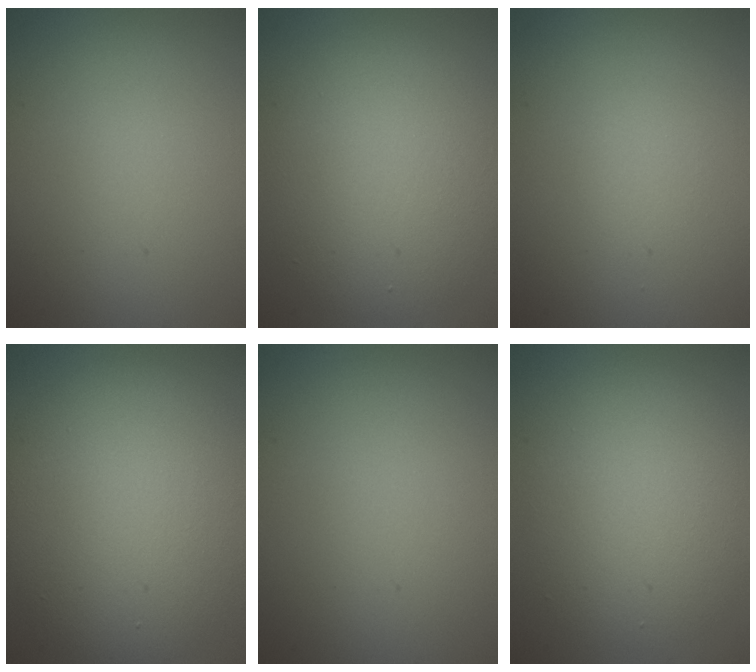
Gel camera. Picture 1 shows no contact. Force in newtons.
{"total": 6.6, "press": 6.6, "slide": 0.4}
{"total": 0.7, "press": 0.7, "slide": 0.0}
{"total": 9.0, "press": 9.0, "slide": 0.5}
{"total": 0.0}
{"total": 5.5, "press": 5.5, "slide": 0.5}